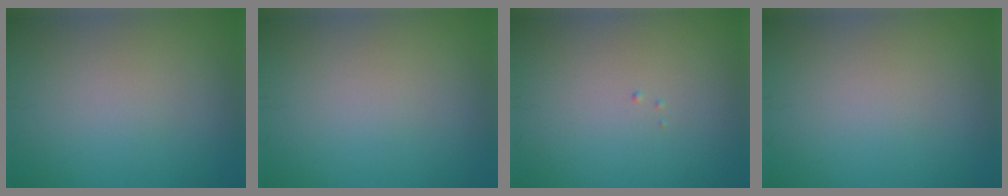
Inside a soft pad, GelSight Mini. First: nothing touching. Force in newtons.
{"total": 0.0}
{"total": 0.0}
{"total": 0.0}